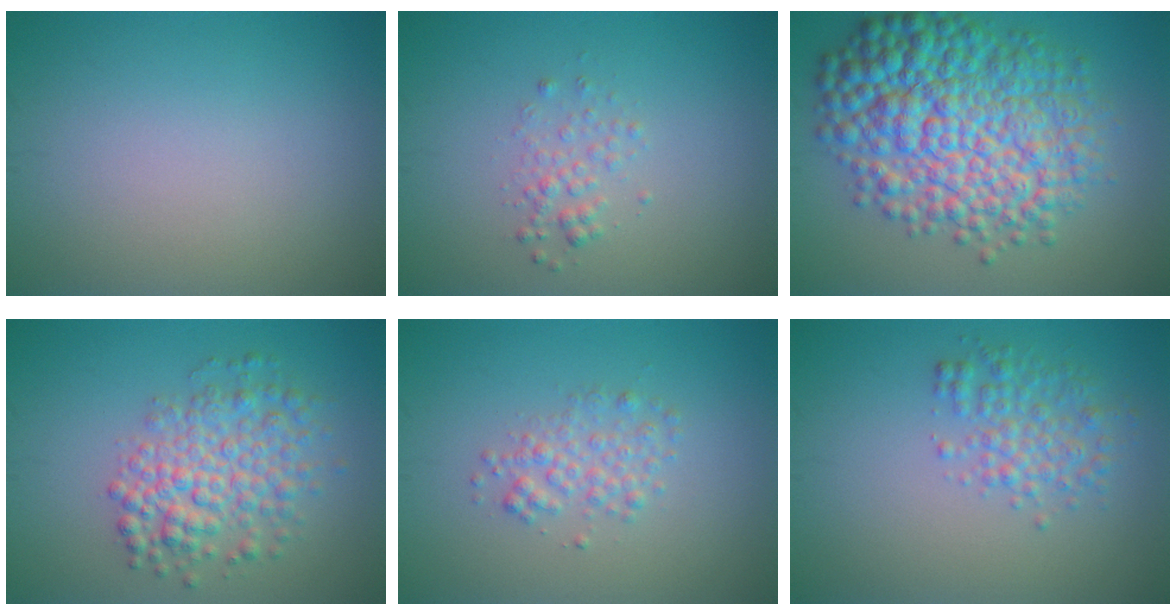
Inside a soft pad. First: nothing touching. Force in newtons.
{"total": 1.5, "press": 1.5, "slide": 0.1}
{"total": 11.5, "press": 11.5, "slide": 0.1}
{"total": 5.1, "press": 5.1, "slide": 0.2}
{"total": 2.1, "press": 2.1, "slide": 0.1}
{"total": 3.0, "press": 3.0, "slide": 0.1}